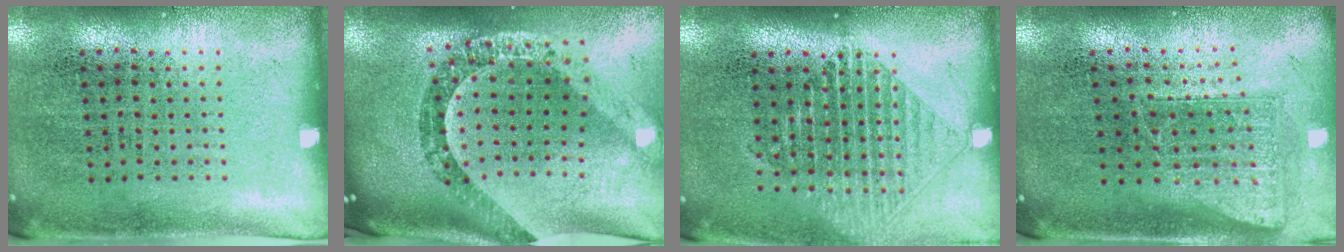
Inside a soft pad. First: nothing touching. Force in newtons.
{"total": 2.6, "press": 2.0, "slide": 1.6}
{"total": 1.5, "press": 1.3, "slide": 0.7}
{"total": 1.7, "press": 1.3, "slide": 1.1}